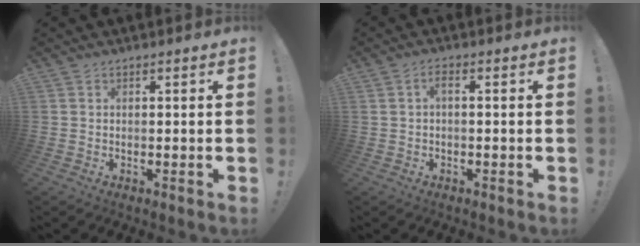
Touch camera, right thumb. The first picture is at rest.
{"total": 2.3, "force": [-0.5, 0.7, 2.1], "torque": [-0.040, 0.009, -0.010]}